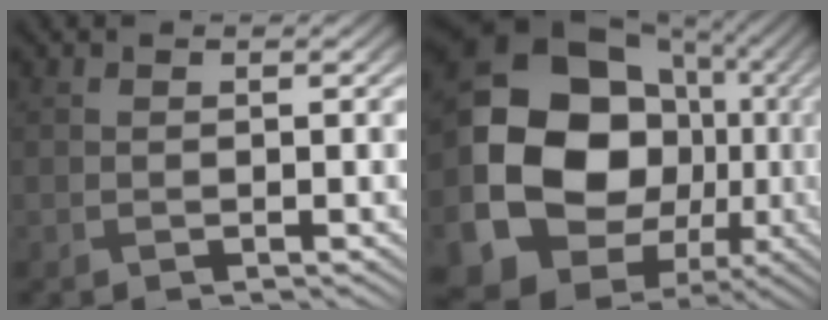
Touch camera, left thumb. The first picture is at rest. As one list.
[{"total": 20.0, "force": [-2.9, 16.5, 10.9], "torque": [-0.231, -0.036, -0.038]}]